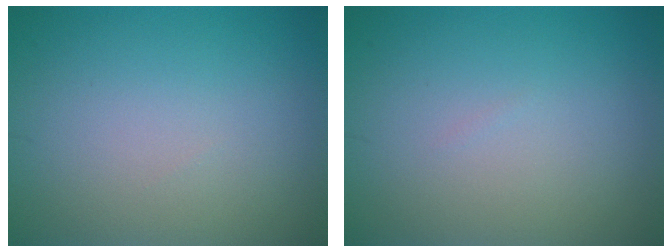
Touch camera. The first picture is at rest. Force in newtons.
{"total": 0.0}